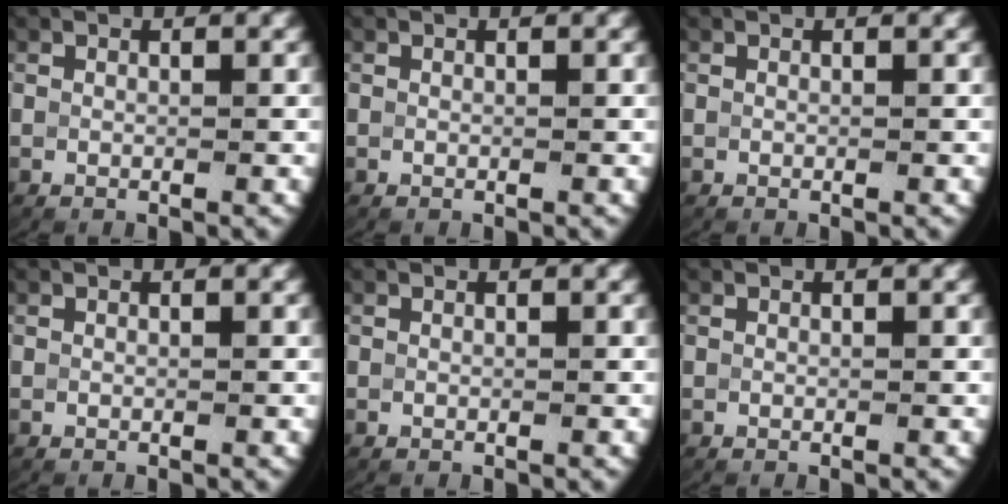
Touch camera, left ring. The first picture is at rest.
{"total": 0.0}
{"total": 0.0}
{"total": 0.0}
{"total": 0.7, "force": [0.0, -0.7, -0.3], "torque": [0.002, -0.008, 0.009]}
{"total": 0.0}